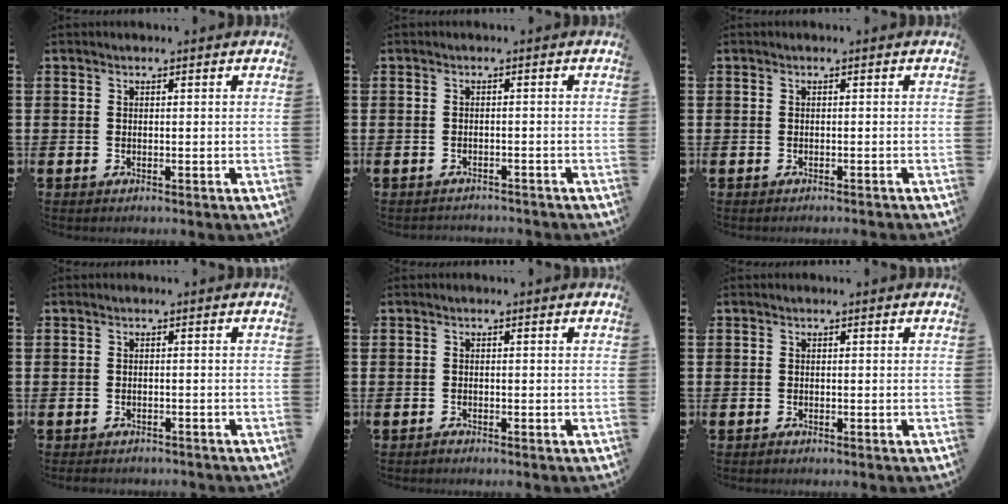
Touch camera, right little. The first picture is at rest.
{"total": 0.9, "force": [-0.9, 0.0, -0.1], "torque": [-0.001, 0.002, -0.019]}
{"total": 0.0}
{"total": 0.8, "force": [-0.8, 0.1, 0.0], "torque": [-0.003, 0.000, -0.018]}
{"total": 0.0}
{"total": 0.0}